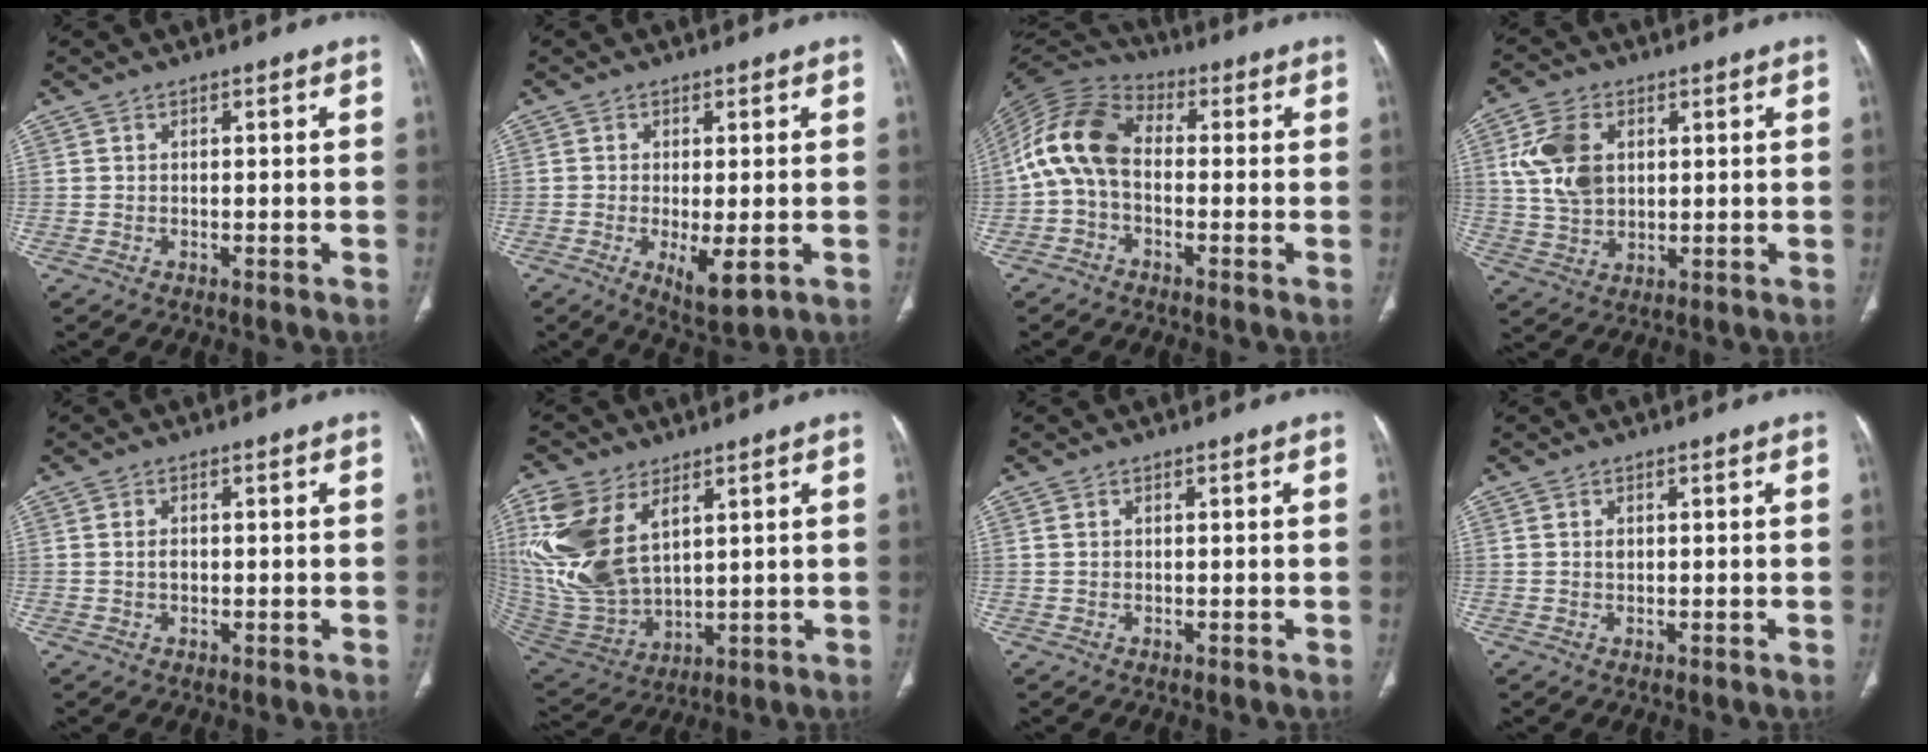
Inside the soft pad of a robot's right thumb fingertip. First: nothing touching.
{"total": 6.3, "force": [-1.7, 2.2, 5.7], "torque": [-0.098, -0.019, -0.021]}
{"total": 12.0, "force": [-0.6, 7.9, 9.0], "torque": [-0.175, 0.030, -0.027]}
{"total": 10.1, "force": [2.6, 6.8, 7.0], "torque": [-0.131, -0.003, 0.056]}
{"total": 1.5, "force": [0.1, 1.0, 1.1], "torque": [-0.021, 0.003, 0.003]}
{"total": 18.7, "force": [6.9, 11.0, 13.5], "torque": [-0.292, -0.027, 0.150]}
{"total": 0.5, "force": [0.2, 0.3, 0.4], "torque": [-0.009, 0.007, 0.006]}
{"total": 0.8, "force": [0.2, 0.6, 0.5], "torque": [-0.008, 0.001, 0.006]}